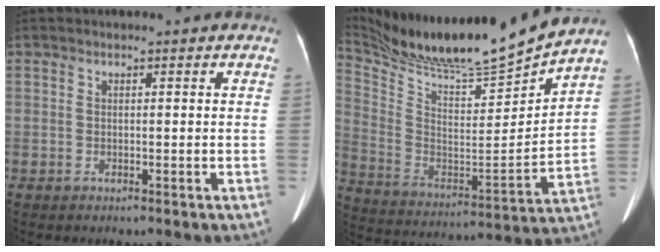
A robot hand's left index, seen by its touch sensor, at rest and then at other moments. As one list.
[{"total": 21.8, "force": [20.2, -0.5, 8.4], "torque": [-0.174, -0.052, 0.335]}]